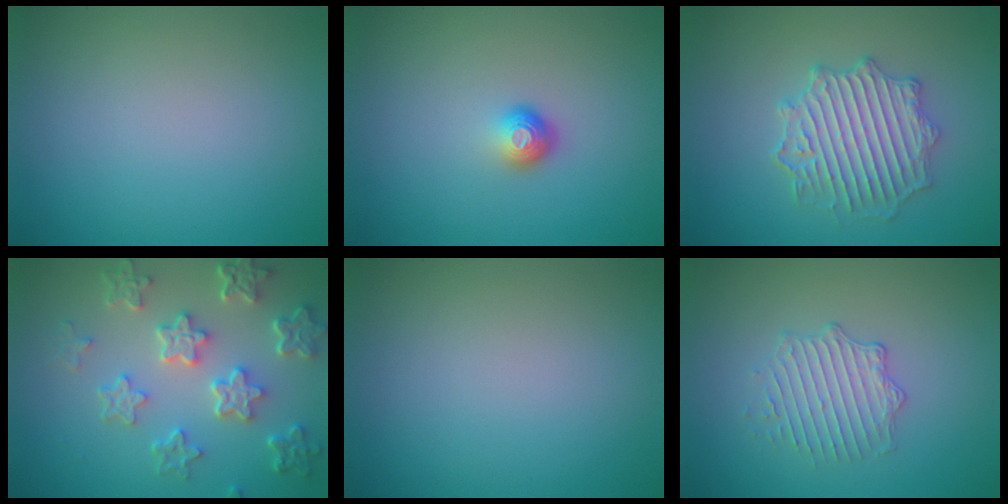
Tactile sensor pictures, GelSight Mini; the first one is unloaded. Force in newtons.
{"total": 1.8, "press": 1.2, "slide": 1.3}
{"total": 4.8, "press": 4.5, "slide": 1.7}
{"total": 6.0, "press": 4.7, "slide": 3.9}
{"total": 0.0}
{"total": 2.3, "press": 1.6, "slide": 1.6}